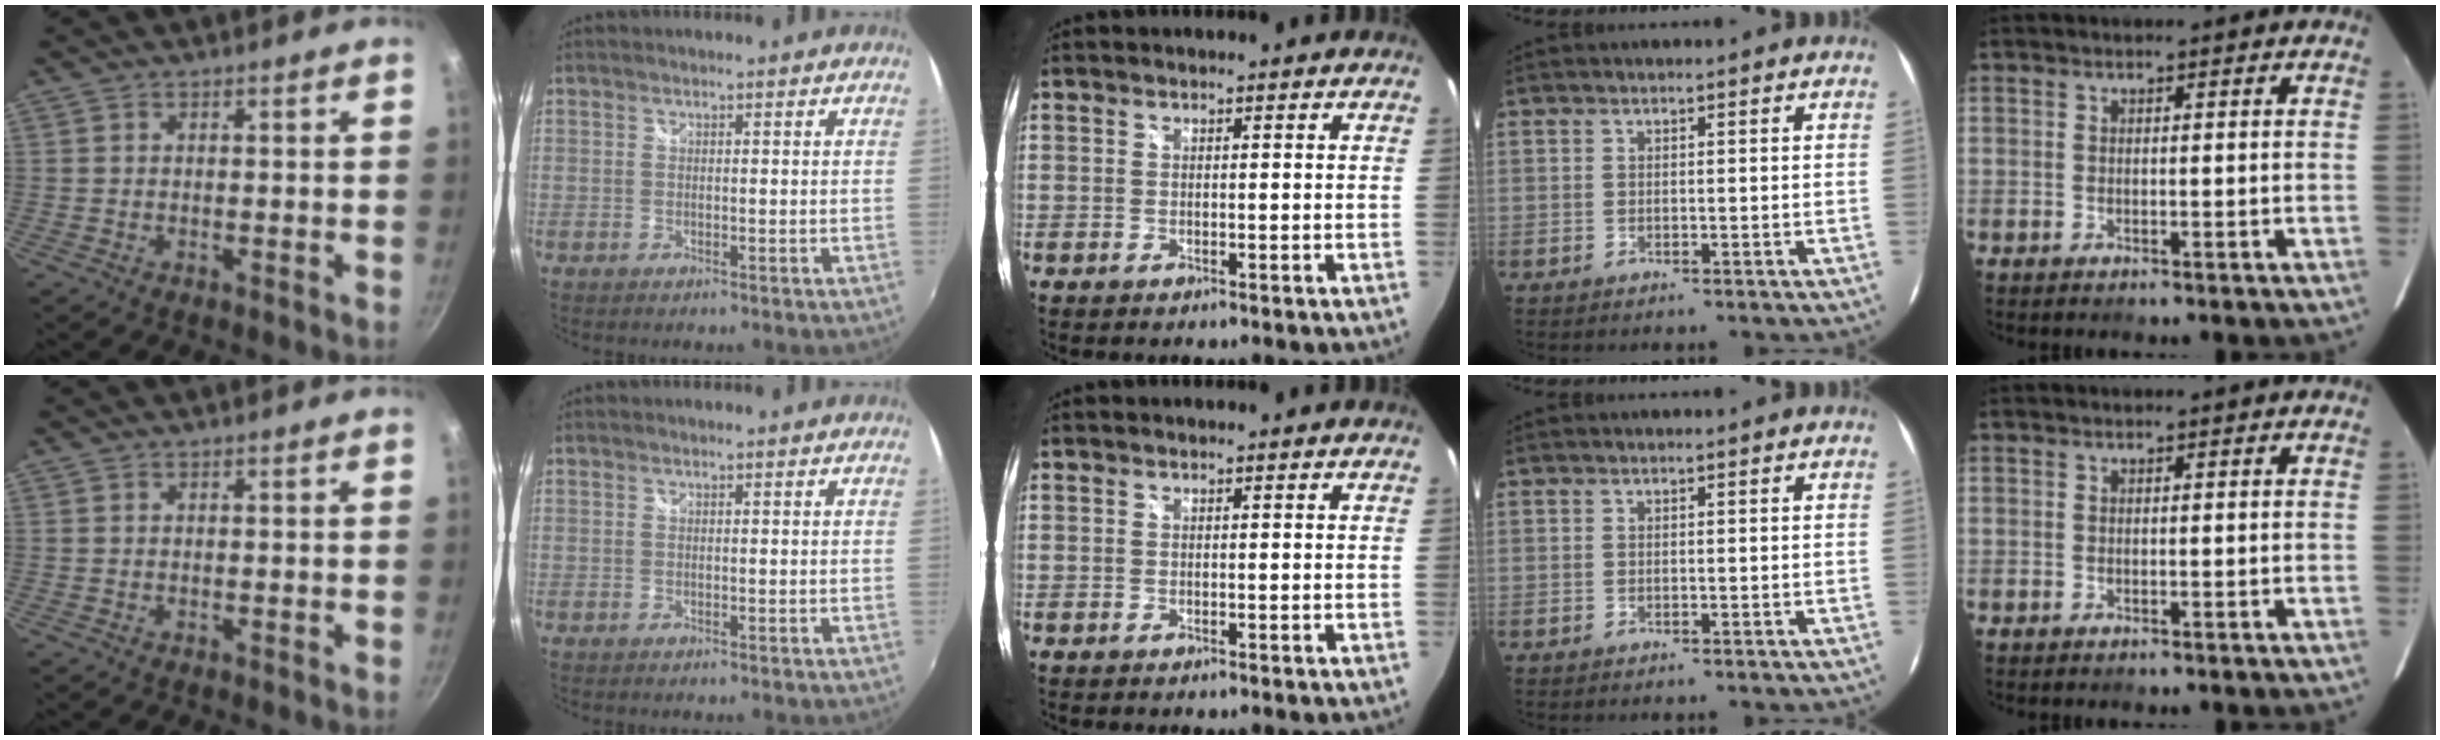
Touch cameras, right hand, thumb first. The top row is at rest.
{}